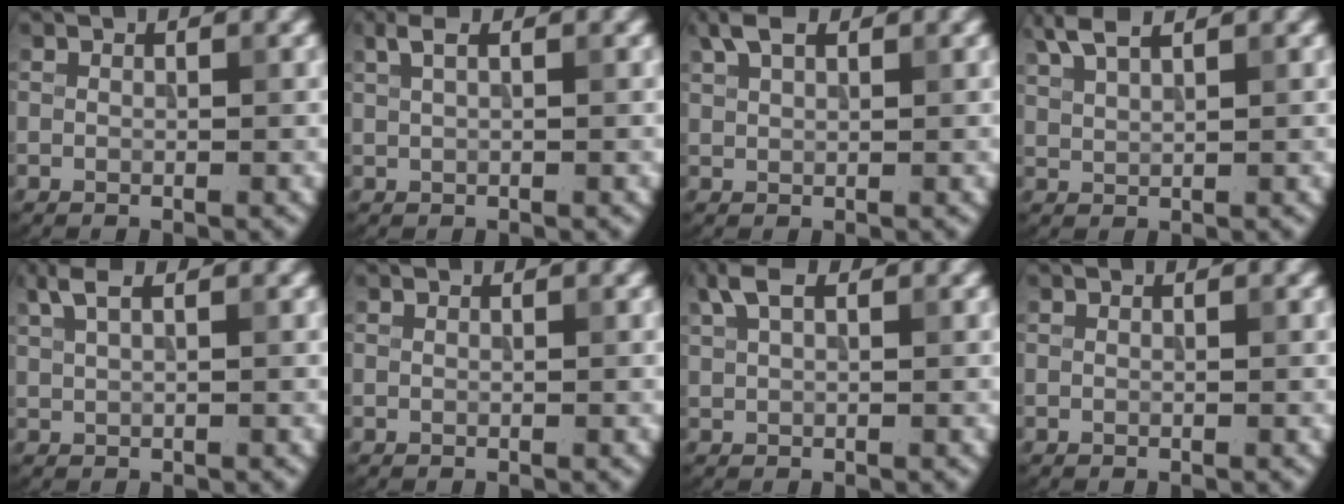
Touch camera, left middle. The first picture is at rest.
{"total": 1.6, "force": [0.9, 0.5, 1.2], "torque": [-0.025, 0.005, 0.017]}
{"total": 3.0, "force": [1.9, 1.4, 1.8], "torque": [-0.040, 0.010, 0.040]}
{"total": 3.2, "force": [2.5, 0.7, 1.9], "torque": [-0.044, 0.011, 0.053]}
{"total": 2.2, "force": [1.4, 0.7, 1.6], "torque": [-0.033, 0.004, 0.029]}
{"total": 0.0}
{"total": 2.6, "force": [1.5, 1.2, 1.8], "torque": [-0.042, 0.007, 0.029]}
{"total": 0.0}